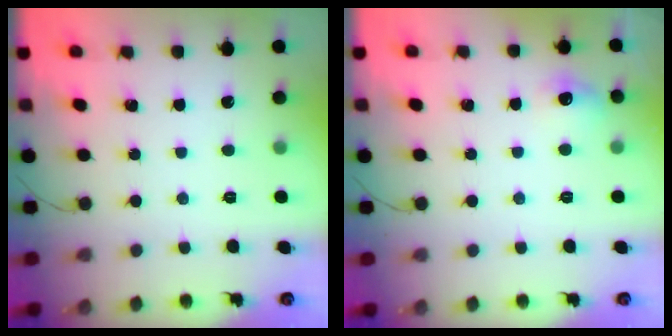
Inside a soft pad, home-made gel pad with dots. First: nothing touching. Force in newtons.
{"total": 6.9, "press": 6.7, "slide": 1.7}